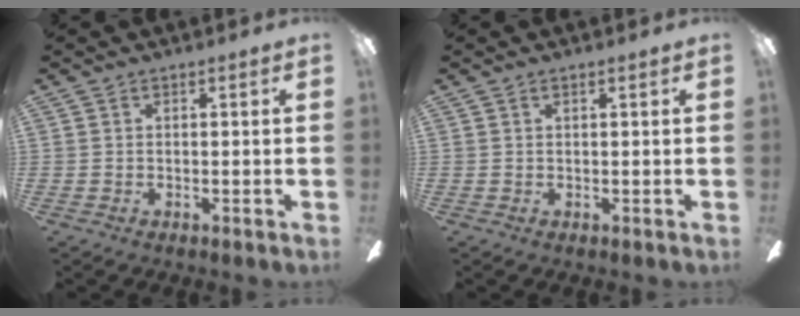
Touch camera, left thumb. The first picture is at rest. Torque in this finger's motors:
{"motor_torque": [-0.25, 0.10, -0.07, -0.04, 0.03]}